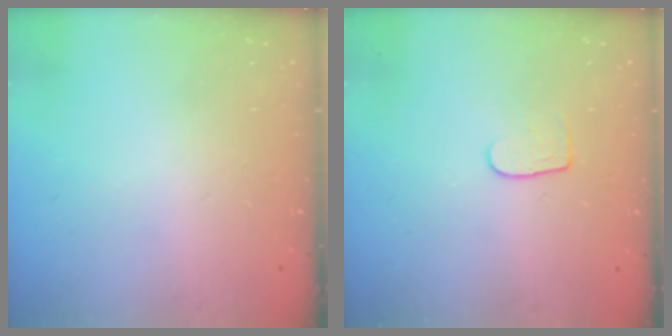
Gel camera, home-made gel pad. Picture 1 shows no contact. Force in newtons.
{"total": 4.3, "press": 4.3, "slide": 0.5}